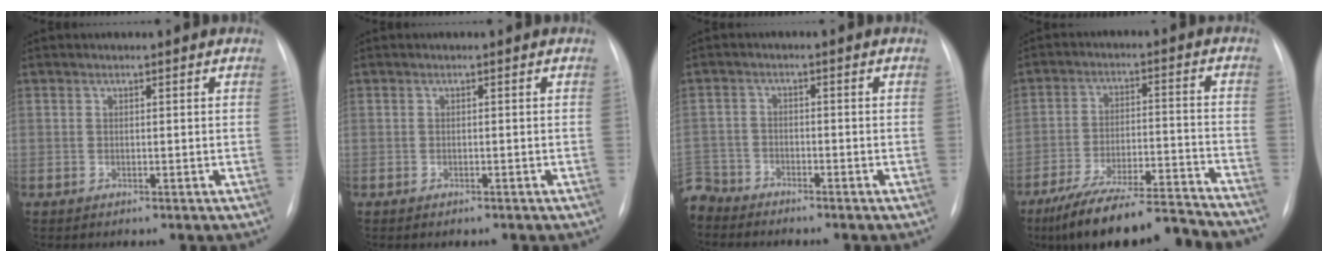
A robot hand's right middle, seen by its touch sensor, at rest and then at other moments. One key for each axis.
{"total": 0.6, "fx": -0.4, "fy": 0.2, "fz": 0.3, "tx": -0.007, "ty": -0.002, "tz": -0.003}
{"total": 5.9, "fx": -5.6, "fy": 2.0, "fz": -0.1, "tx": 0.007, "ty": -0.008, "tz": -0.110}
{"total": 21.5, "fx": -19.5, "fy": 2.1, "fz": 8.9, "tx": -0.117, "ty": -0.002, "tz": -0.287}